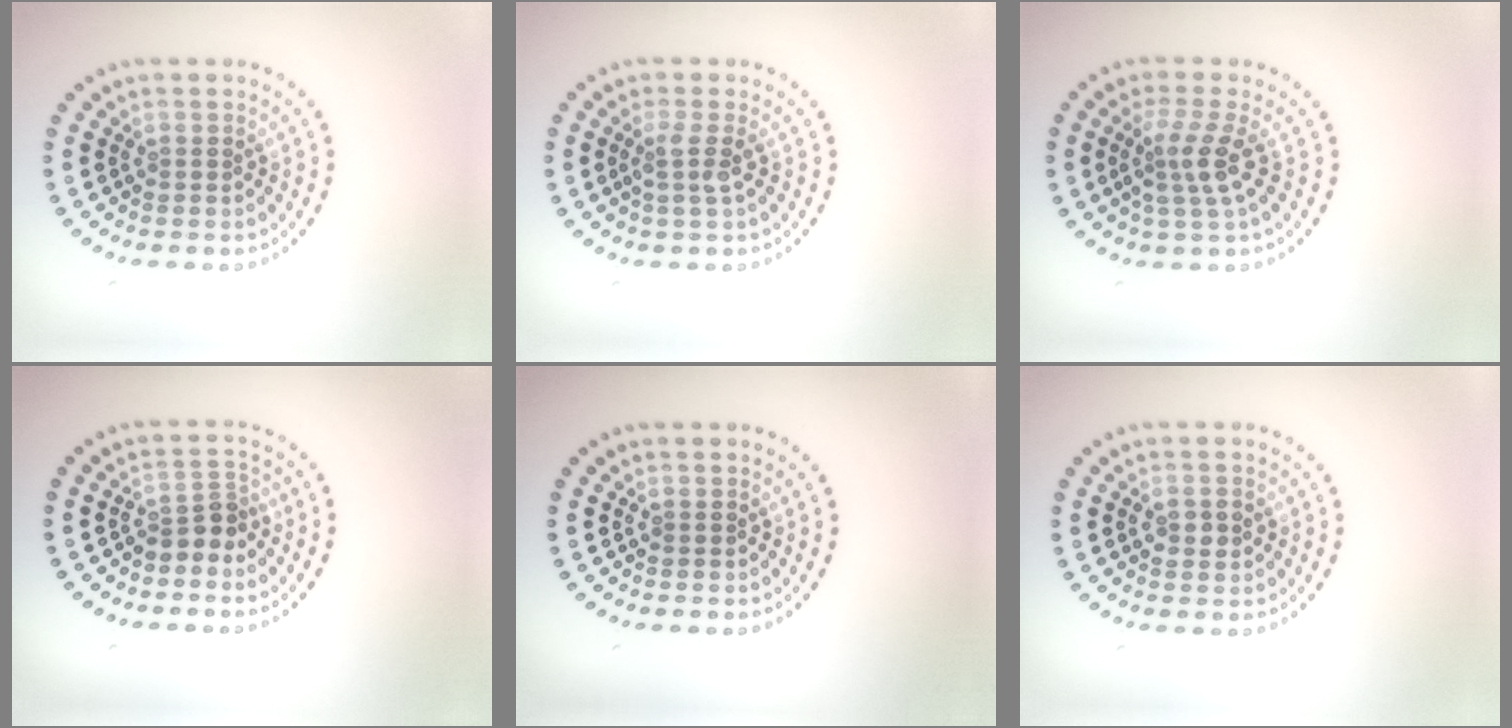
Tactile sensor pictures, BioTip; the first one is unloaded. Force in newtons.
{"total": 1.7, "press": 1.2, "slide": 1.1}
{"total": 2.8, "press": 2.1, "slide": 1.9}
{"total": 2.3, "press": 1.8, "slide": 1.4}
{"total": 0.0}
{"total": 1.6, "press": 1.6, "slide": 0.2}